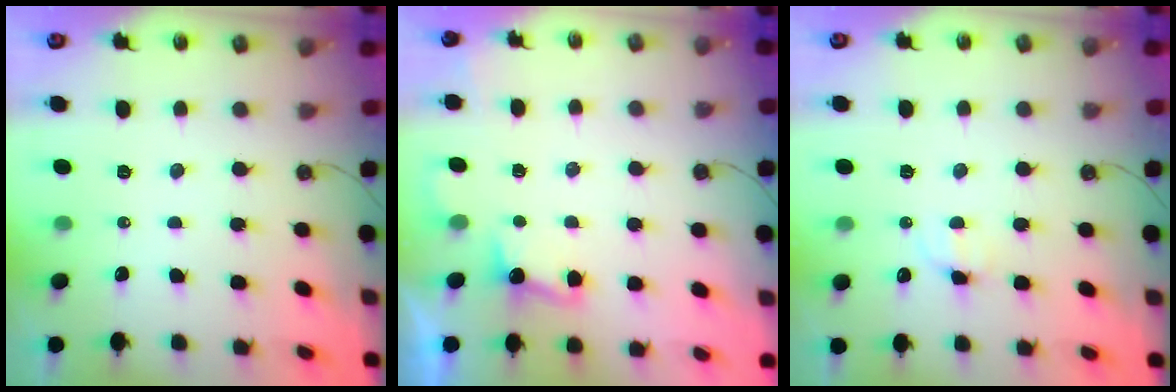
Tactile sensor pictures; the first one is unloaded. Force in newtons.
{"total": 2.9, "press": 2.7, "slide": 1.0}
{"total": 4.5, "press": 4.5, "slide": 0.9}